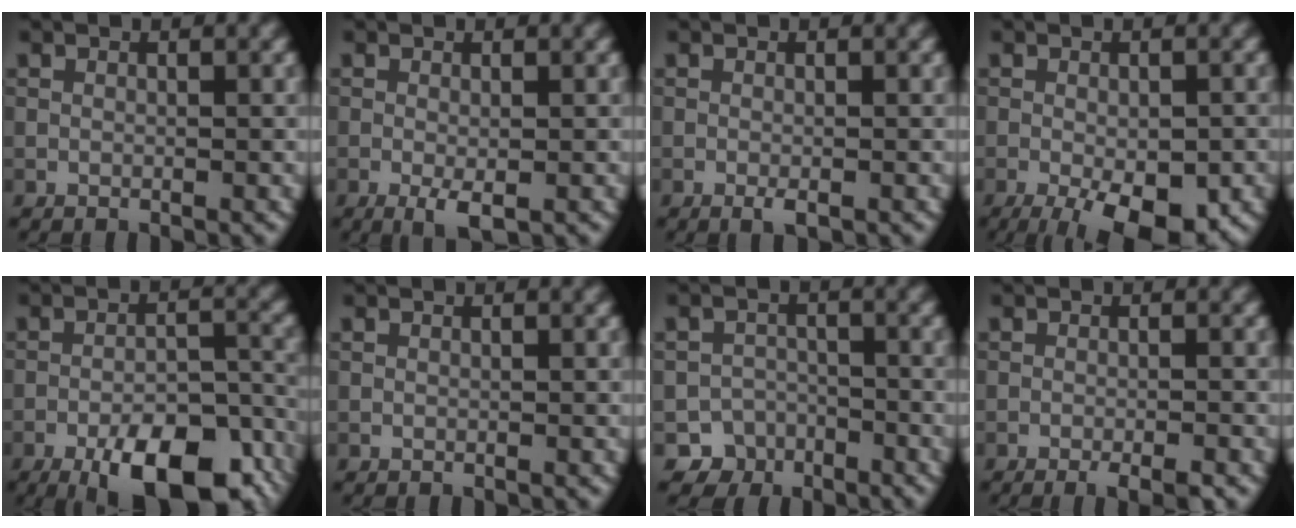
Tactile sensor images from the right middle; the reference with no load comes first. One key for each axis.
{"total": 2.0, "fx": -0.7, "fy": 0.6, "fz": 1.8, "tx": -0.035, "ty": -0.007, "tz": -0.012}
{"total": 0.9, "fx": -0.4, "fy": 0.2, "fz": 0.8, "tx": -0.015, "ty": -0.004, "tz": -0.007}
{"total": 8.2, "fx": -4.1, "fy": 2.9, "fz": 6.5, "tx": -0.099, "ty": -0.015, "tz": -0.050}
{"total": 11.7, "fx": -7.4, "fy": 4.3, "fz": 8.0, "tx": -0.116, "ty": -0.006, "tz": -0.109}
{"total": 0.0}
{"total": 3.7, "fx": -2.7, "fy": 2.6, "fz": -0.1, "tx": 0.027, "ty": 0.003, "tz": -0.037}
{"total": 2.4, "fx": -1.5, "fy": 0.3, "fz": 1.8, "tx": -0.024, "ty": -0.001, "tz": -0.025}